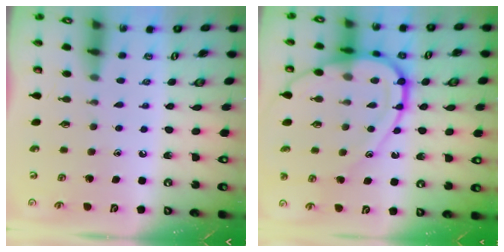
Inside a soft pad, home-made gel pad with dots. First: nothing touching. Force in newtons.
{"total": 16.8, "press": 16.7, "slide": 1.6}